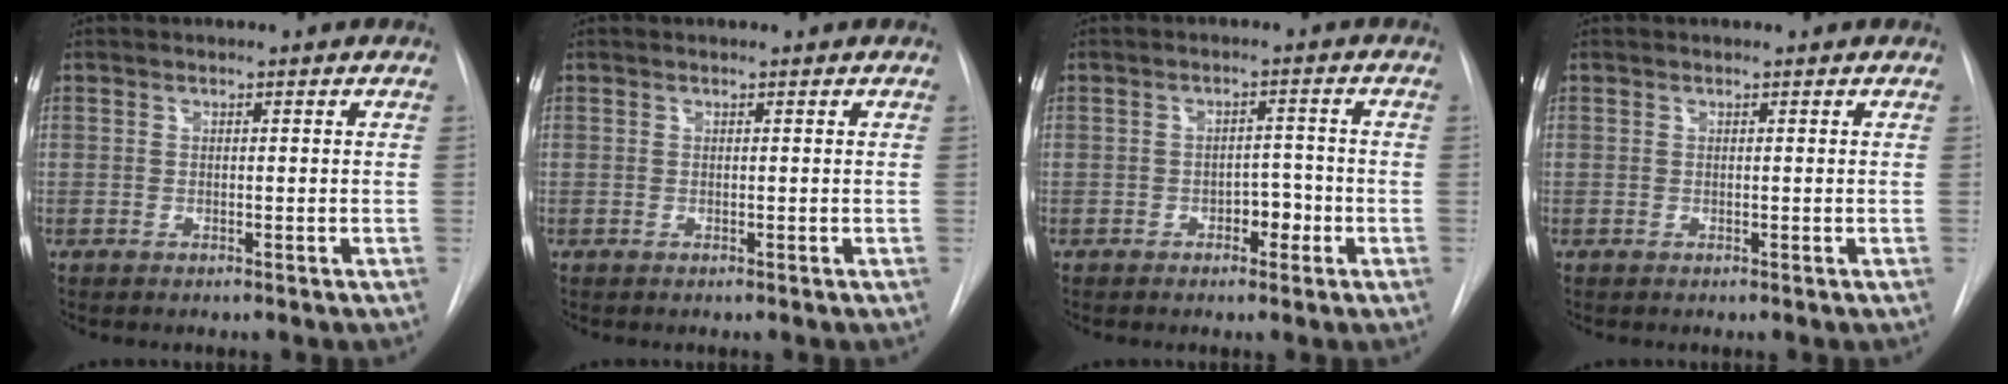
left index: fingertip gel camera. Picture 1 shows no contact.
{"total": 0.0}
{"total": 2.9, "force": [-1.4, 1.6, 1.9], "torque": [-0.019, 0.008, -0.020]}
{"total": 0.0}